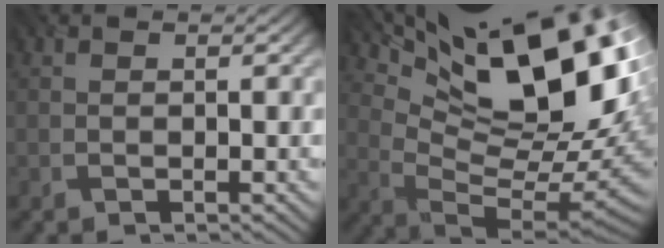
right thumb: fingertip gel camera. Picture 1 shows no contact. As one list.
[{"total": 19.7, "force": [9.2, 8.3, 15.2], "torque": [-0.246, 0.018, 0.163]}]